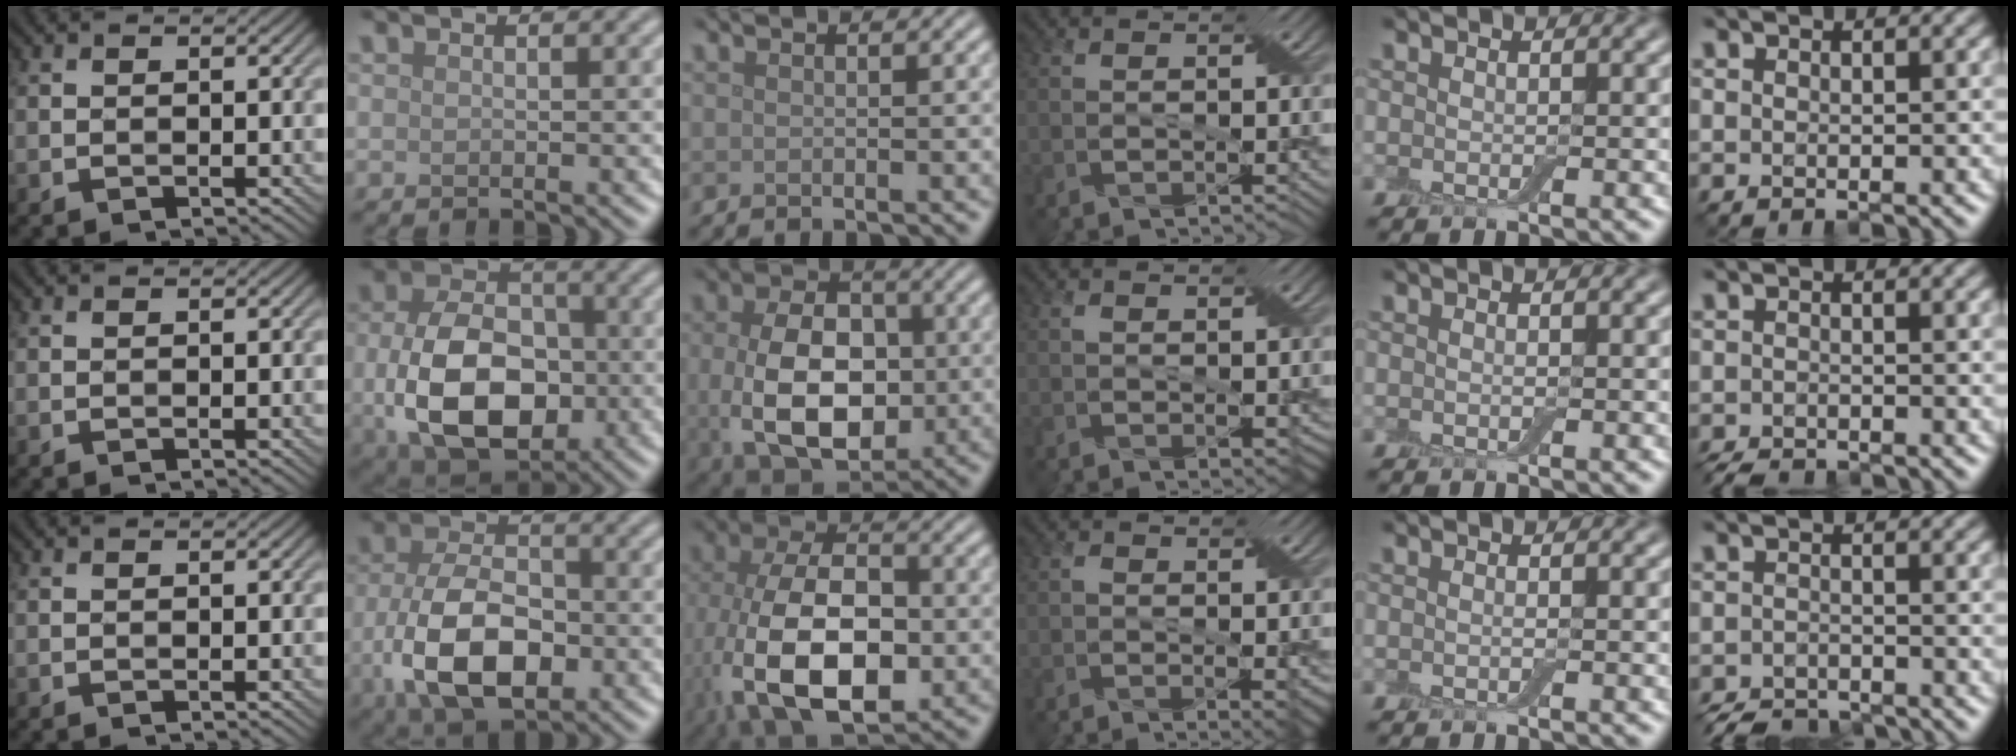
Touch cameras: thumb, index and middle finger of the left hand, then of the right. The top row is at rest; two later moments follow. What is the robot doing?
{"motion": "fold", "object": "apron"}